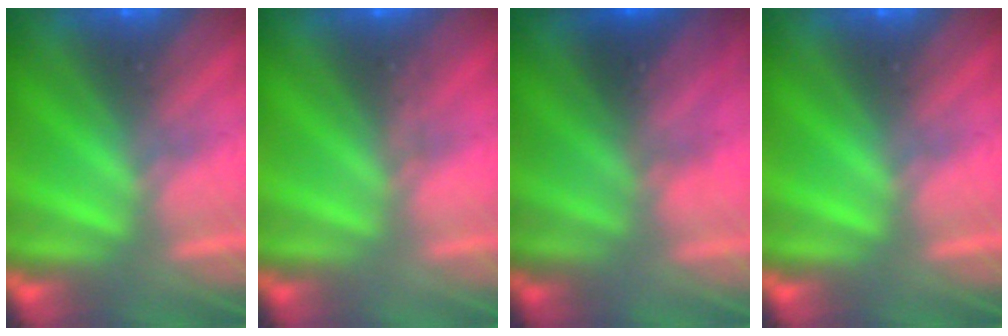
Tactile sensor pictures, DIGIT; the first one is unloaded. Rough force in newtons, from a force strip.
{"total": 3.0}
{"total": 2.4}
{"total": 0.0}